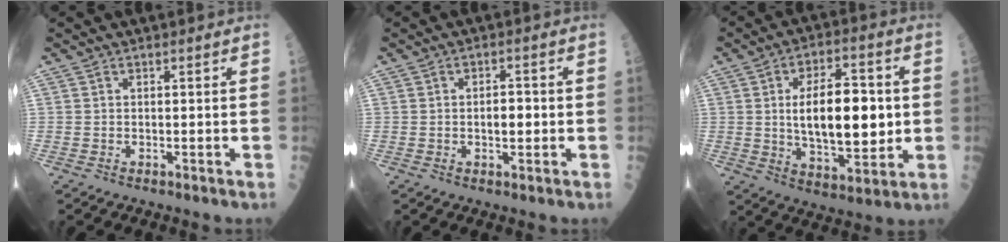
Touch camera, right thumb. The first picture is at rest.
{"total": 3.4, "force": [-0.2, 1.7, 2.9], "torque": [-0.035, 0.004, -0.003]}
{"total": 17.0, "force": [1.0, 8.0, 14.9], "torque": [-0.208, -0.004, 0.022]}